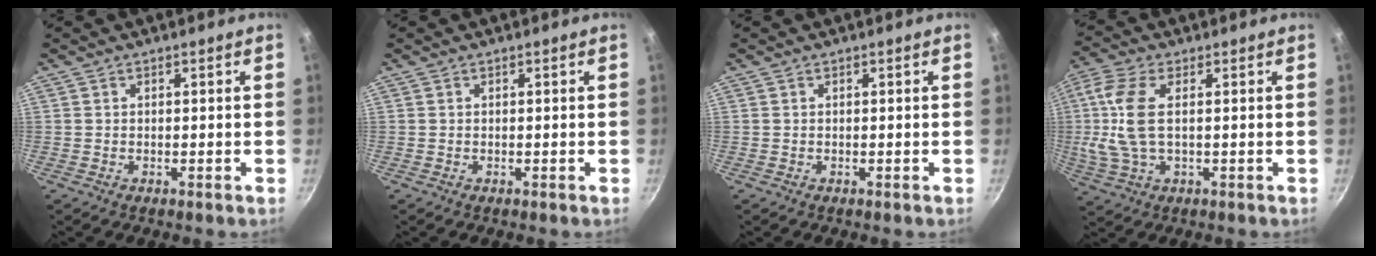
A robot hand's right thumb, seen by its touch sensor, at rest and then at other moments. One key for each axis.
{"total": 0.0}
{"total": 0.0}
{"total": 10.8, "fx": 0.7, "fy": 4.7, "fz": 9.7, "tx": -0.220, "ty": 0.007, "tz": 0.010}